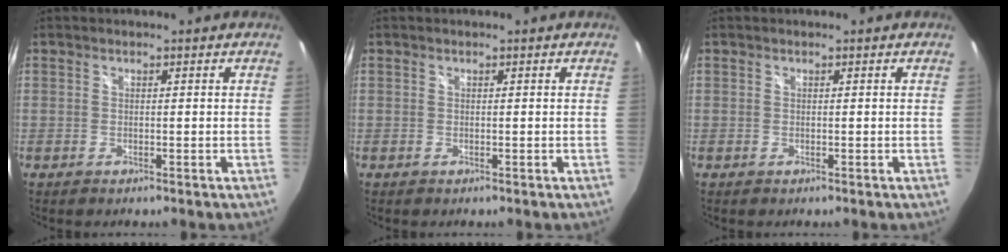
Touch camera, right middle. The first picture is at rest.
{"total": 0.0}
{"total": 0.0}